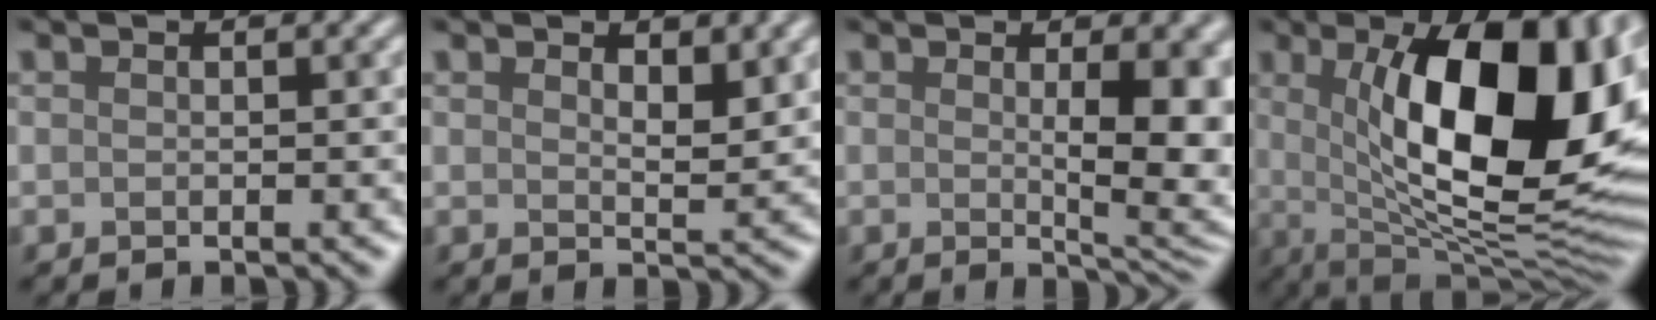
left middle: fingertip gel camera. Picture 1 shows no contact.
{"total": 2.3, "force": [1.5, 0.8, 1.6], "torque": [-0.024, -0.007, 0.027]}
{"total": 6.9, "force": [0.5, 1.7, 6.7], "torque": [-0.081, -0.008, 0.015]}
{"total": 15.6, "force": [2.6, 6.2, 14.1], "torque": [-0.184, 0.001, 0.033]}